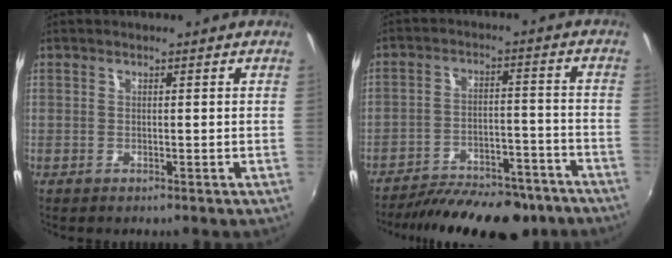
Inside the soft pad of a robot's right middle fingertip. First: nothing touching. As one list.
[{"total": 19.9, "force": [-16.7, 6.5, 8.7], "torque": [-0.164, -0.012, -0.223]}]